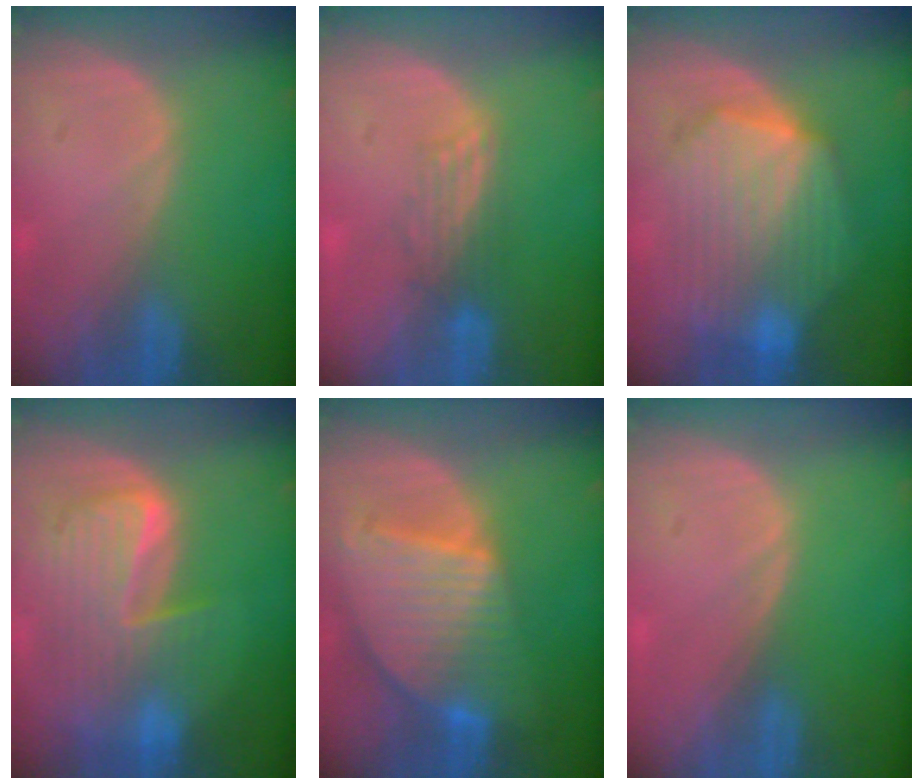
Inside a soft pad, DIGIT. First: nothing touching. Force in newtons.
{"total": 2.7, "press": 2.7, "slide": 0.4}
{"total": 10.7, "press": 10.6, "slide": 0.8}
{"total": 9.8, "press": 8.4, "slide": 5.0}
{"total": 9.6, "press": 8.4, "slide": 4.8}
{"total": 0.0}